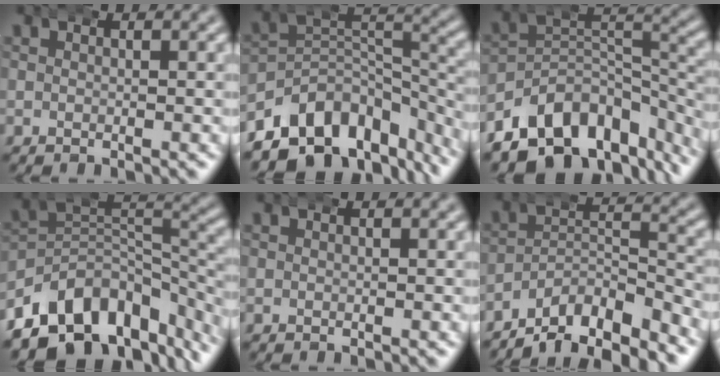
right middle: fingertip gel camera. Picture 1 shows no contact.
{"total": 13.7, "force": [-8.0, 8.4, 7.2], "torque": [-0.105, -0.026, -0.121]}
{"total": 13.7, "force": [-7.9, 8.4, 7.4], "torque": [-0.106, -0.027, -0.118]}
{"total": 15.1, "force": [-8.0, 9.5, 8.5], "torque": [-0.134, -0.038, -0.113]}
{"total": 0.0}
{"total": 11.1, "force": [-9.3, 4.4, 4.1], "torque": [-0.039, -0.026, -0.145]}